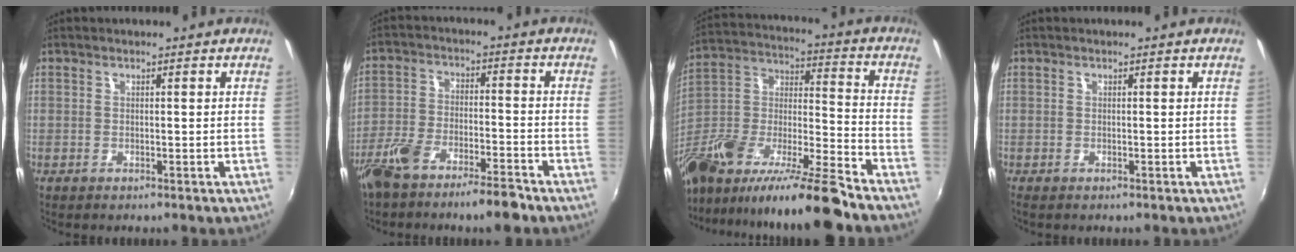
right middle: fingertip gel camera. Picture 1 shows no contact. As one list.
[{"total": 9.8, "force": [-7.6, 2.1, 5.9], "torque": [-0.129, -0.004, -0.136]}, {"total": 23.9, "force": [-17.2, 3.0, 16.3], "torque": [-0.284, -0.025, -0.308]}, {"total": 0.0}]